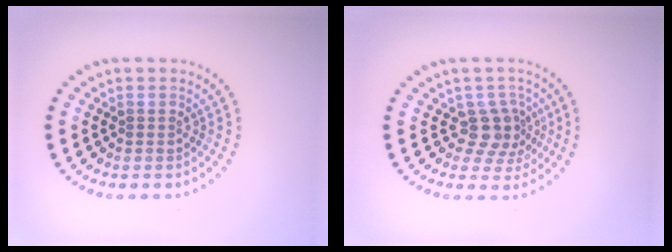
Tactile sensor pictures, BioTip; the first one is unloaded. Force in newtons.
{"total": 2.8, "press": 2.1, "slide": 1.8}